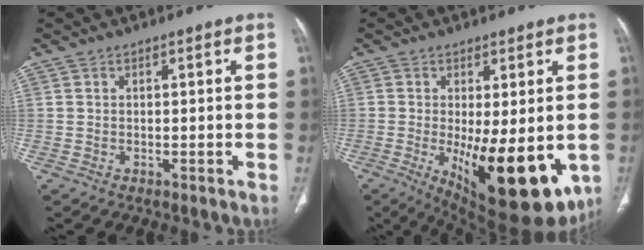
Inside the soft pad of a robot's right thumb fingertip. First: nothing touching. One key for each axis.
{"total": 18.0, "fx": -4.2, "fy": 6.8, "fz": 16.2, "tx": -0.205, "ty": -0.030, "tz": -0.037}